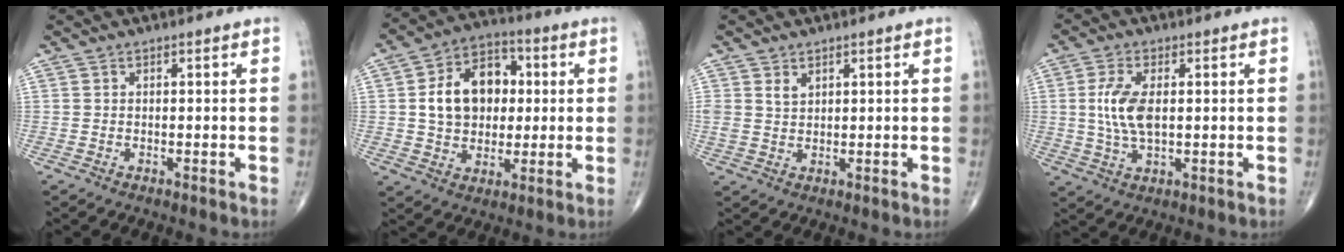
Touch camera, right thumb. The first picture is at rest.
{"total": 14.0, "force": [1.7, 10.3, 9.3], "torque": [-0.117, 0.016, 0.026]}
{"total": 2.4, "force": [1.3, 1.5, 1.2], "torque": [-0.019, -0.008, 0.032]}
{"total": 7.7, "force": [0.7, 3.7, 6.8], "torque": [-0.145, -0.004, 0.014]}